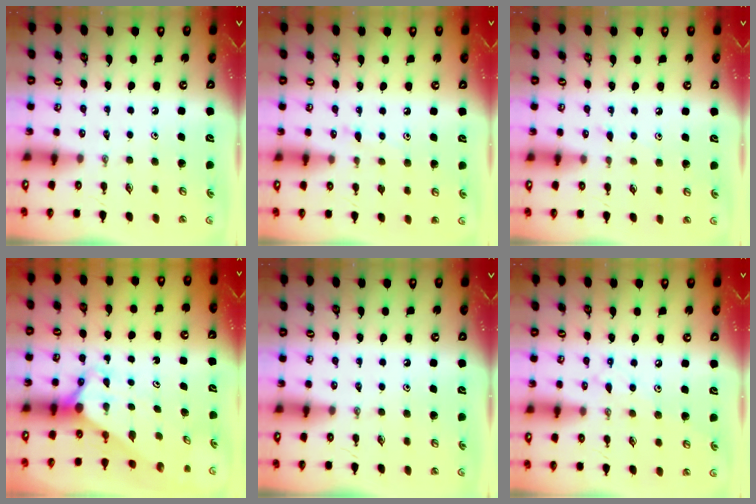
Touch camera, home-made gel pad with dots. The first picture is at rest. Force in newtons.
{"total": 8.3, "press": 8.3, "slide": 0.5}
{"total": 4.7, "press": 4.6, "slide": 0.6}
{"total": 2.8, "press": 2.8, "slide": 0.2}
{"total": 0.0}
{"total": 7.8, "press": 7.7, "slide": 0.6}